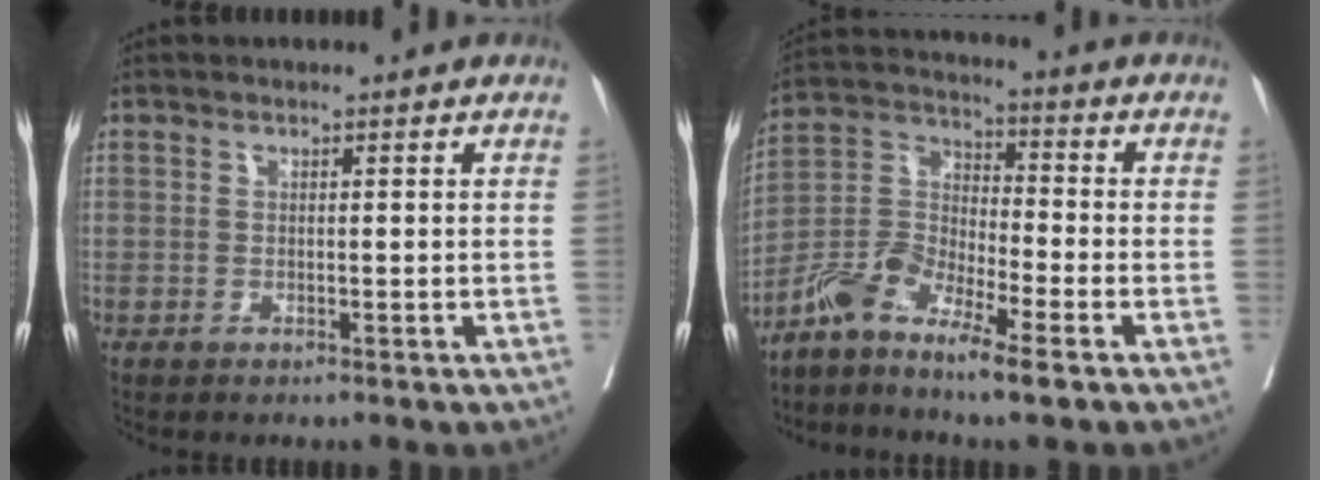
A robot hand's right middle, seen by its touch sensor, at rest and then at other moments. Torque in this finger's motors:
{"motor_torque": [0.33, -0.41, 0.11, 0.07]}